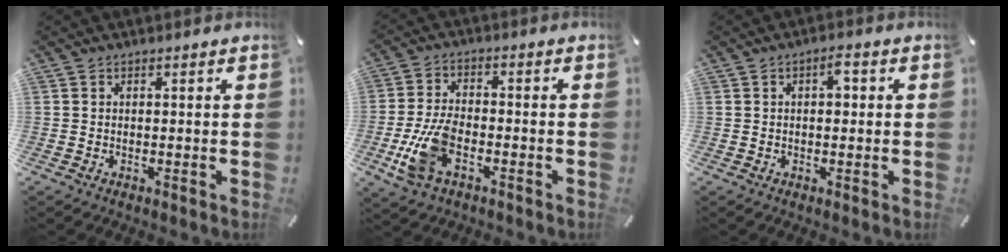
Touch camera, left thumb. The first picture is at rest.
{"total": 10.1, "force": [-3.7, 5.4, 7.7], "torque": [-0.165, 0.002, -0.064]}
{"total": 3.1, "force": [0.3, 1.5, 2.7], "torque": [-0.040, 0.005, -0.002]}